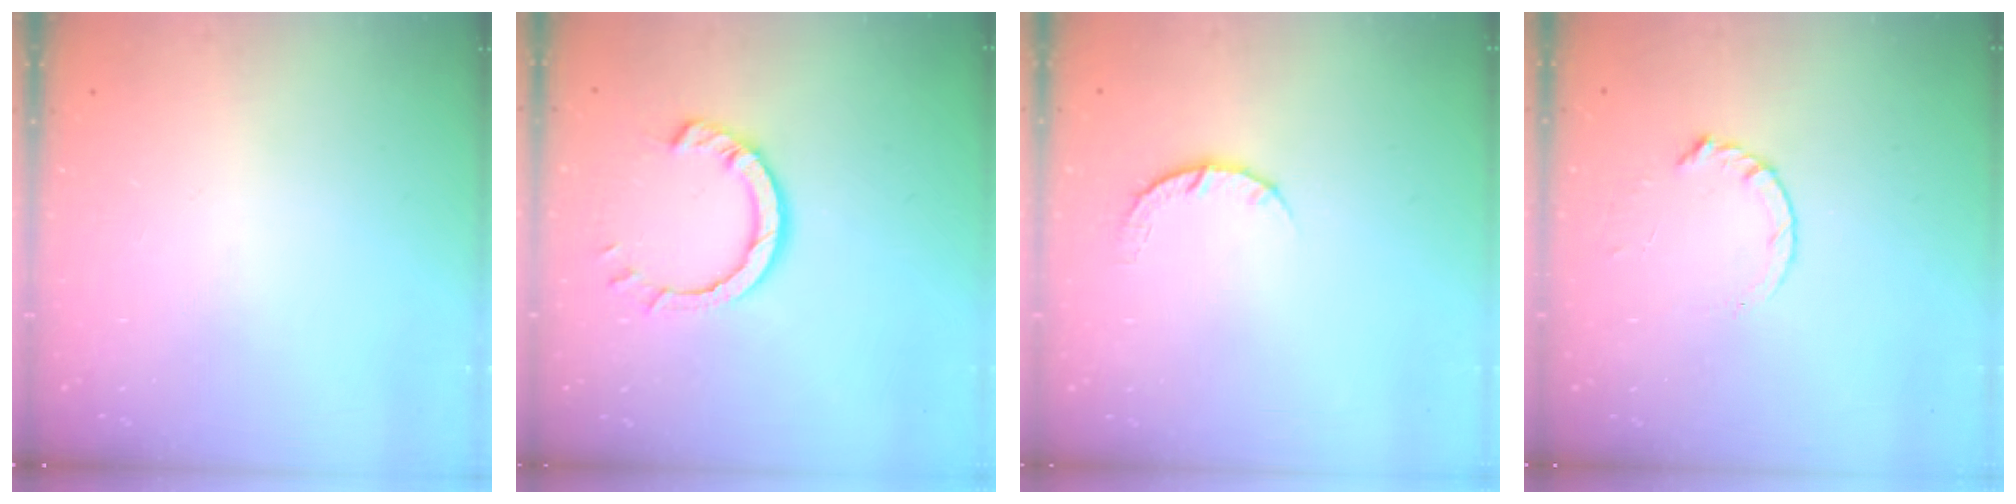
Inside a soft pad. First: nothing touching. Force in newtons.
{"total": 6.3, "press": 6.3, "slide": 0.6}
{"total": 5.2, "press": 5.1, "slide": 0.7}
{"total": 4.2, "press": 4.2, "slide": 0.5}